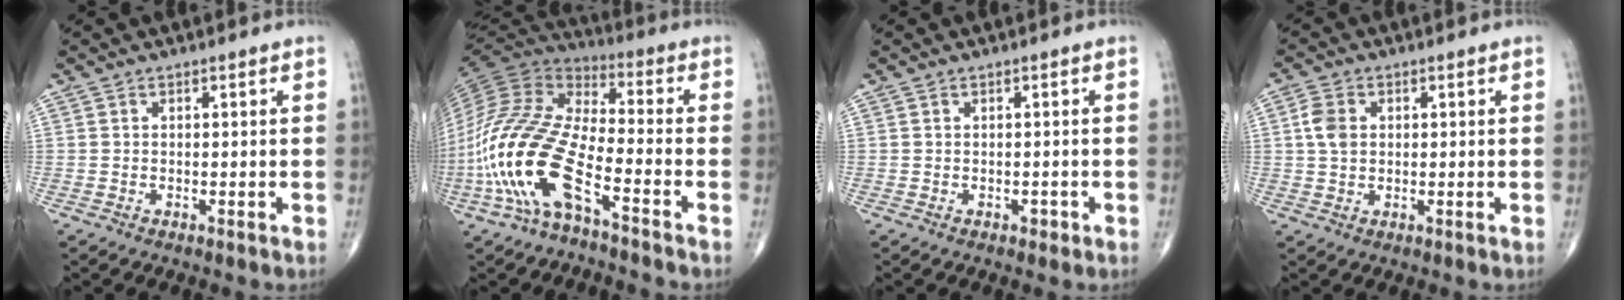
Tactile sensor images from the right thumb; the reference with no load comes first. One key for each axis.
{"total": 19.4, "fx": -7.9, "fy": 7.0, "fz": 16.2, "tx": -0.353, "ty": 0.047, "tz": -0.157}
{"total": 0.8, "fx": -0.3, "fy": 0.6, "fz": 0.4, "tx": -0.002, "ty": 0.001, "tz": -0.005}
{"total": 4.1, "fx": 0.8, "fy": 3.0, "fz": 2.7, "tx": -0.050, "ty": 0.002, "tz": 0.011}